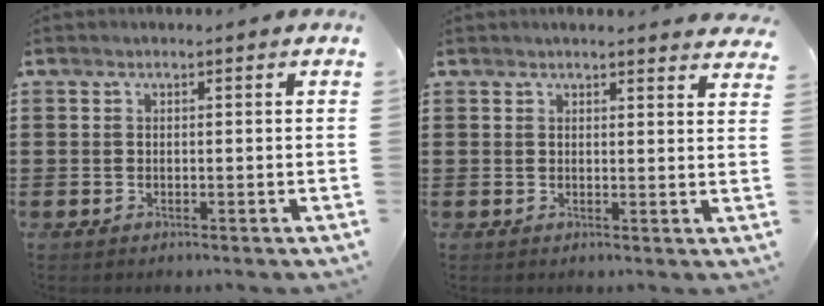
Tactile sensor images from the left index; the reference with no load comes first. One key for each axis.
{"total": 2.0, "fx": 2.0, "fy": -0.1, "fz": 0.3, "tx": -0.005, "ty": -0.006, "tz": 0.036}